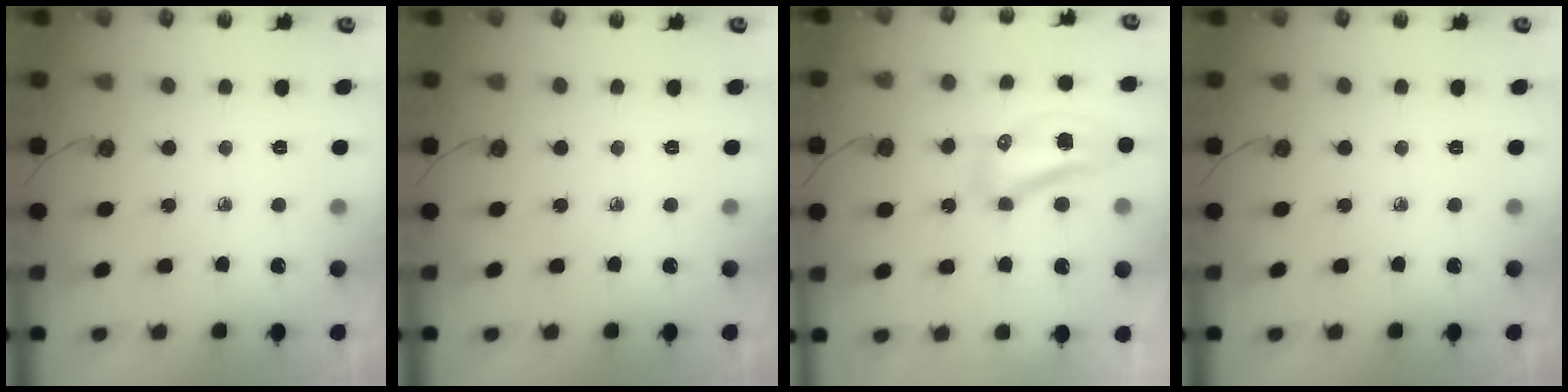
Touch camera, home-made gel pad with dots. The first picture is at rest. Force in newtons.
{"total": 0.0}
{"total": 9.5, "press": 9.5, "slide": 1.0}
{"total": 0.0}